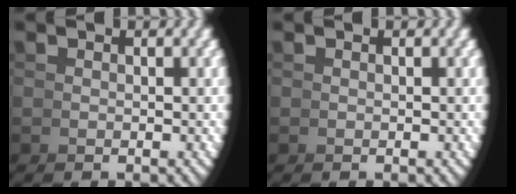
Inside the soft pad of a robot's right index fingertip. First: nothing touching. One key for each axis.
{"total": 0.0}